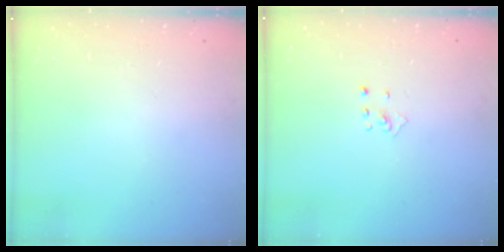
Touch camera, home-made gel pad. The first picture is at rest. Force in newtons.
{"total": 2.9, "press": 2.9, "slide": 0.3}